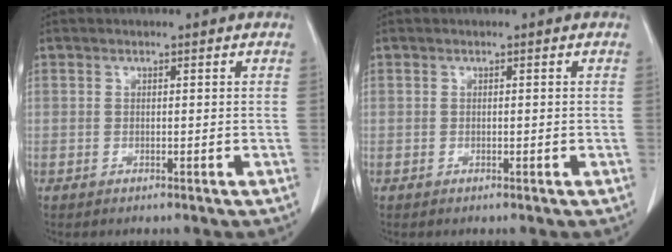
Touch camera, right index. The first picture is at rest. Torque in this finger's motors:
{"motor_torque": [0.01, -0.03, 0.02, 0.01]}